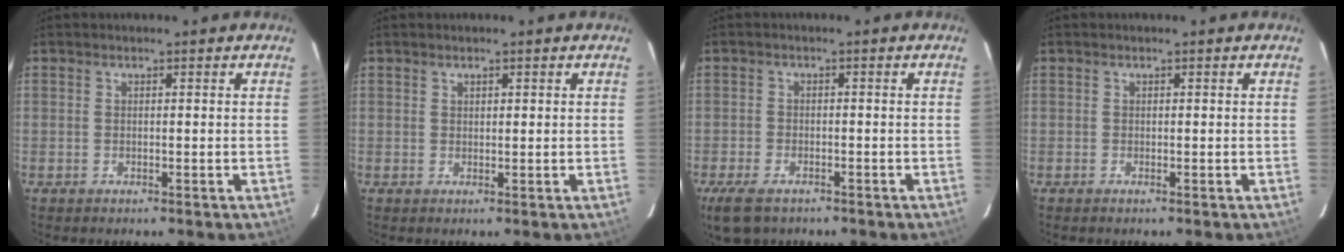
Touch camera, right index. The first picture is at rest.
{"total": 0.8, "force": [0.5, 0.4, 0.3], "torque": [-0.004, 0.003, 0.009]}
{"total": 6.8, "force": [-4.7, 3.5, 3.4], "torque": [-0.091, -0.017, -0.085]}
{"total": 0.0}